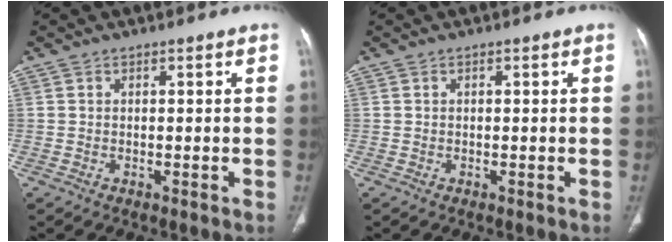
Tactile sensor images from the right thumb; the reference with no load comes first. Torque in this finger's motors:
{"motor_torque": [-0.36, 0.05, -0.34, 0.17, 0.04]}